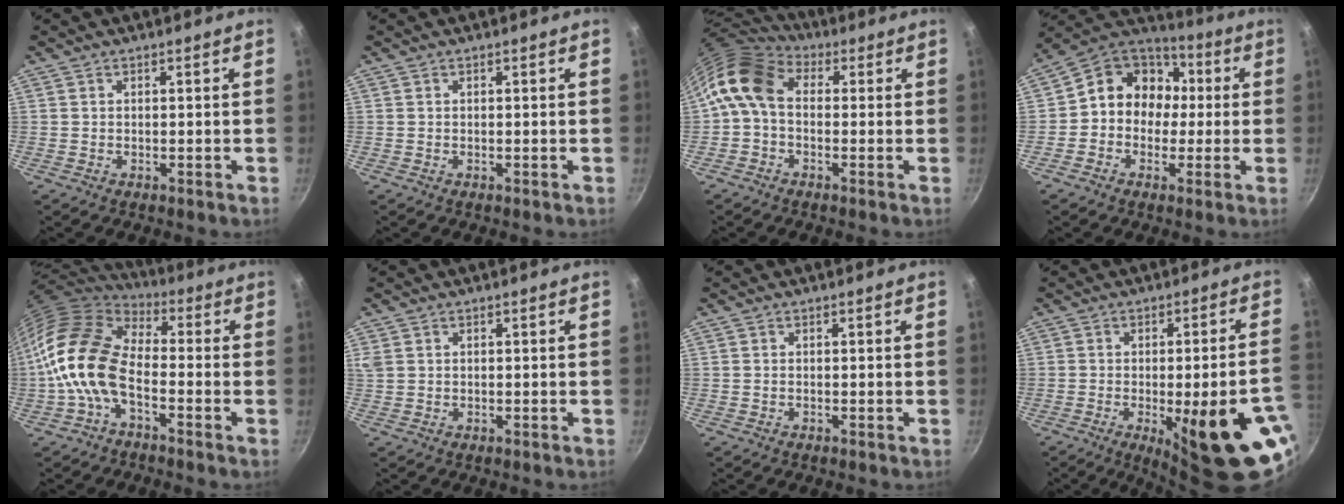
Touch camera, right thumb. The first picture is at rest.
{"total": 0.0}
{"total": 10.0, "force": [0.3, 7.1, 7.1], "torque": [-0.131, 0.028, -0.015]}
{"total": 12.9, "force": [0.3, 11.3, 6.2], "torque": [-0.051, 0.039, -0.019]}
{"total": 14.0, "force": [-3.8, 7.9, 10.9], "torque": [-0.193, 0.034, -0.094]}
{"total": 2.4, "force": [0.8, 1.9, 1.2], "torque": [-0.022, 0.003, 0.021]}
{"total": 0.0}
{"total": 21.1, "force": [-7.4, 5.3, 19.0], "torque": [-0.209, 0.008, -0.084]}